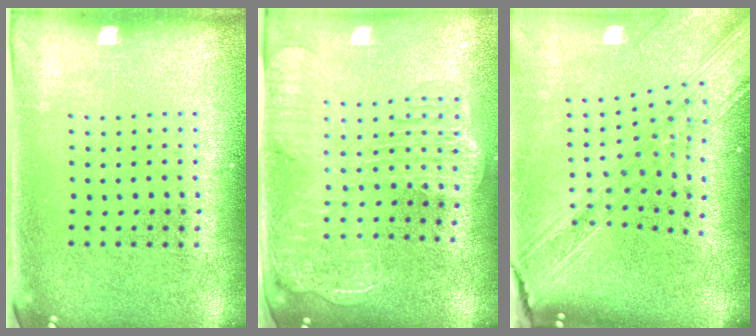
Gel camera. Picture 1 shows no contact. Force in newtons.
{"total": 2.8, "press": 2.3, "slide": 1.6}
{"total": 2.8, "press": 2.2, "slide": 1.7}